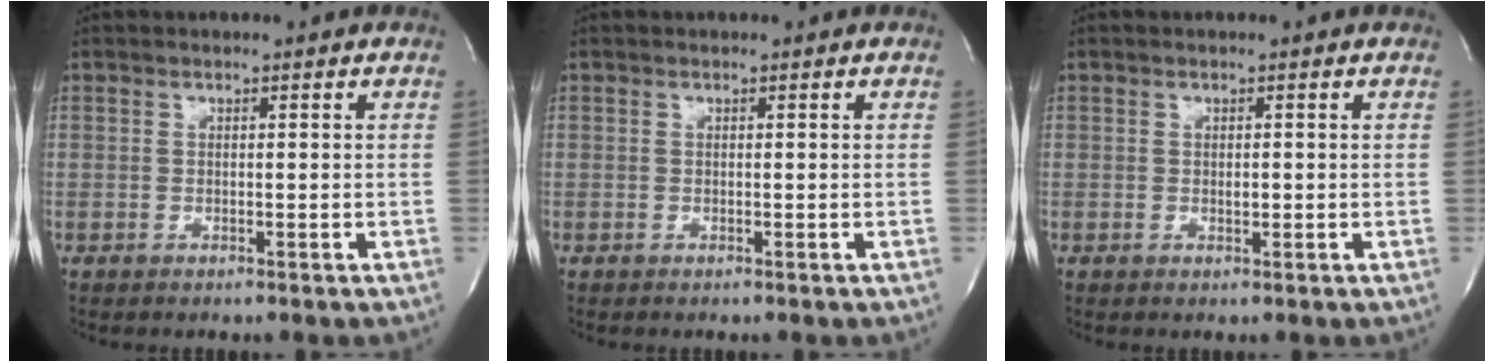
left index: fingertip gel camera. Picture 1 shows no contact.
{"total": 0.0}
{"total": 0.7, "force": [0.0, 0.3, 0.6], "torque": [-0.010, 0.000, 0.000]}